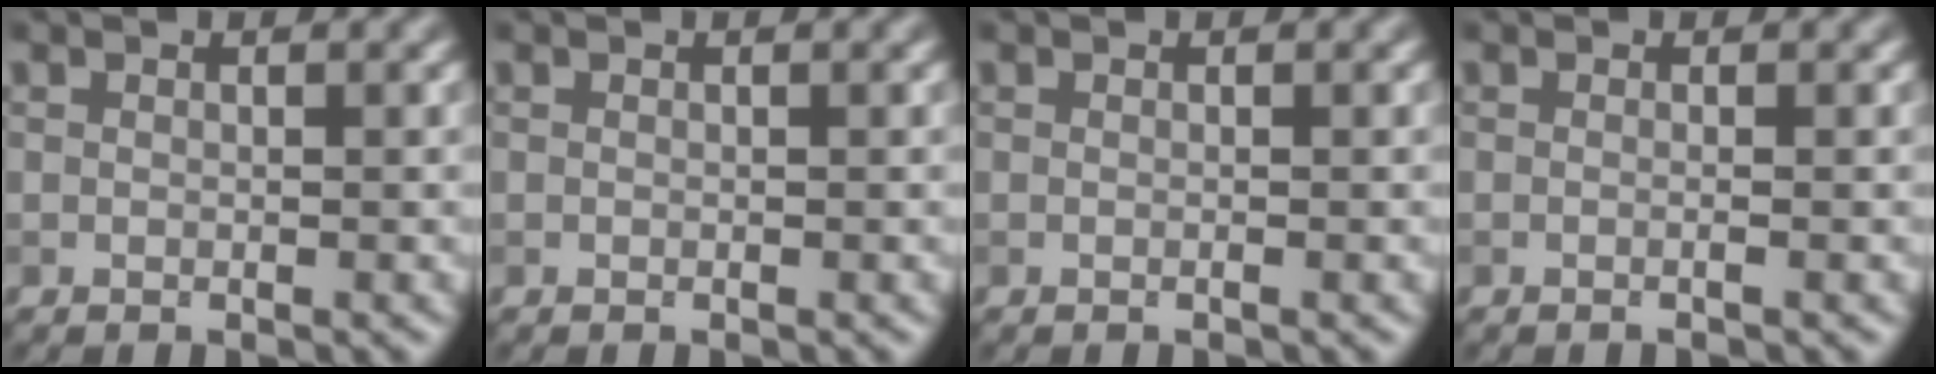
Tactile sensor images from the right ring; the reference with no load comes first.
{"total": 0.0}
{"total": 0.0}
{"total": 0.9, "force": [0.0, 0.3, 0.8], "torque": [-0.004, -0.014, -0.011]}